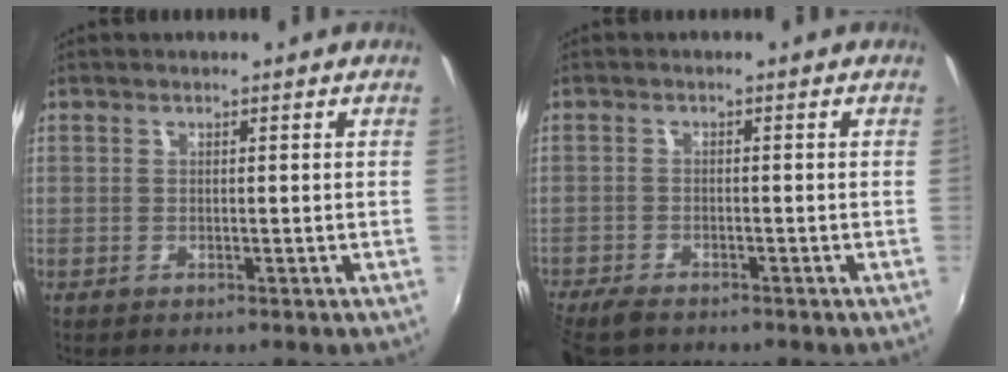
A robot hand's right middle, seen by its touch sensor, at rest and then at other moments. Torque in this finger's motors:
{"motor_torque": [0.61, -0.59, 0.09, 0.04]}